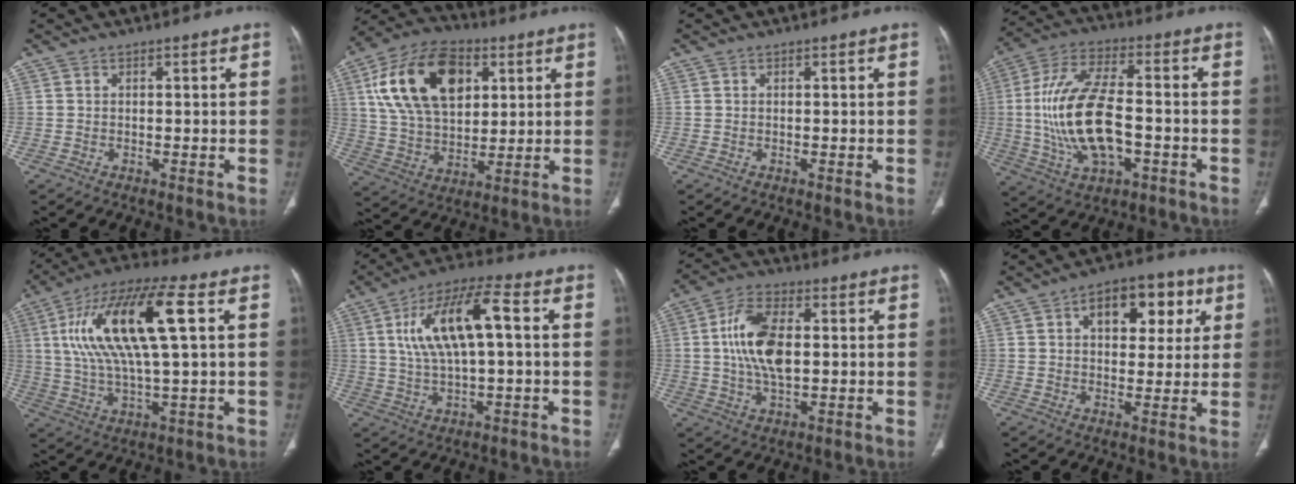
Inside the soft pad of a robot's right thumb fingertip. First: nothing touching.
{"total": 21.0, "force": [6.9, 13.0, 15.0], "torque": [-0.248, -0.007, 0.123]}
{"total": 0.0}
{"total": 18.3, "force": [-2.5, 8.8, 15.8], "torque": [-0.316, 0.020, -0.038]}
{"total": 19.7, "force": [4.7, 5.5, 18.3], "torque": [-0.370, 0.014, 0.083]}
{"total": 14.4, "force": [2.6, 5.0, 13.2], "torque": [-0.255, 0.023, 0.046]}
{"total": 12.3, "force": [1.1, 6.4, 10.4], "torque": [-0.200, 0.007, 0.021]}
{"total": 13.1, "force": [4.8, 7.6, 9.5], "torque": [-0.089, 0.005, 0.067]}